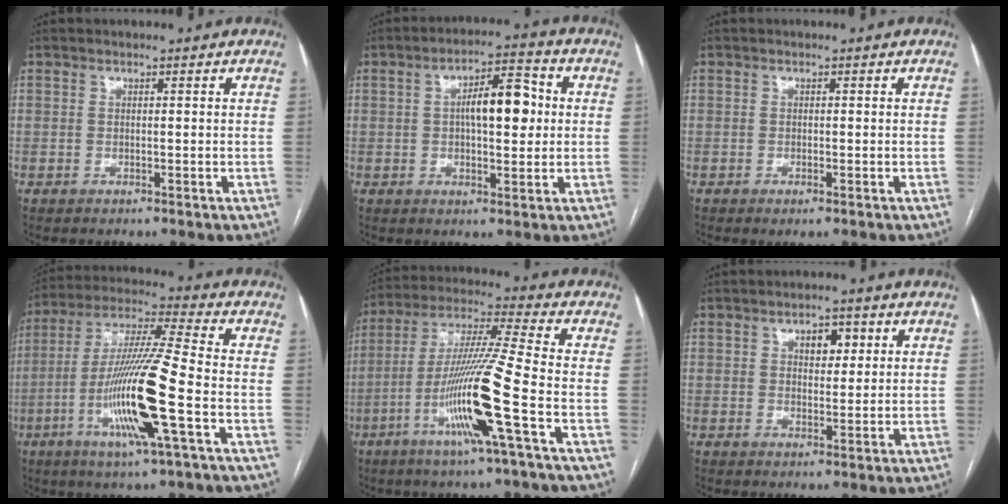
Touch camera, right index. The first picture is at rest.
{"total": 8.7, "force": [1.0, 3.0, 8.1], "torque": [-0.131, 0.022, 0.014]}
{"total": 1.0, "force": [-0.6, 0.2, 0.8], "torque": [-0.012, -0.002, -0.008]}
{"total": 16.5, "force": [-5.0, -0.2, 15.7], "torque": [-0.313, -0.010, -0.097]}
{"total": 15.5, "force": [-5.5, -1.6, 14.4], "torque": [-0.285, -0.012, -0.109]}
{"total": 4.0, "force": [1.5, 2.2, 3.0], "torque": [-0.044, 0.009, 0.022]}